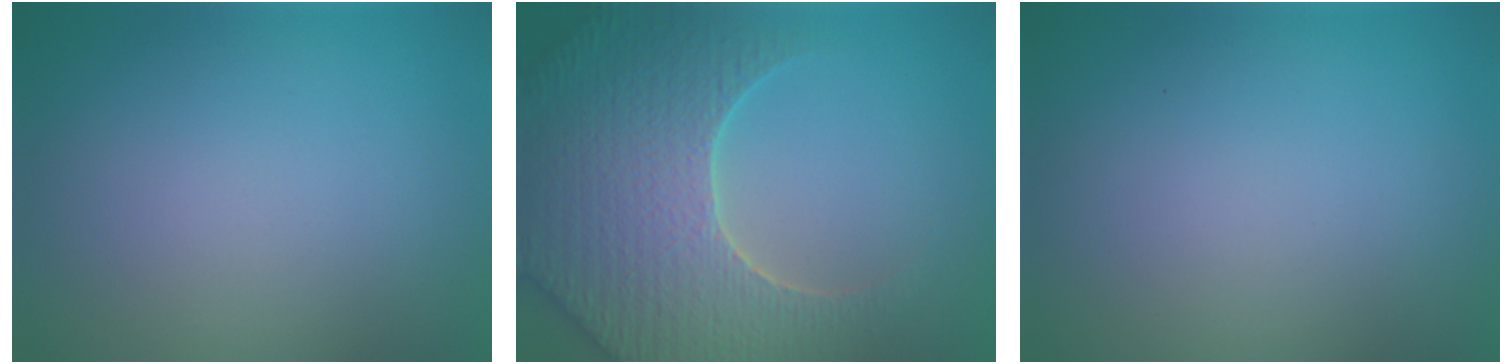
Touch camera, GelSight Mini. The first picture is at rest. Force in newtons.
{"total": 7.7, "press": 7.4, "slide": 2.2}
{"total": 0.0}